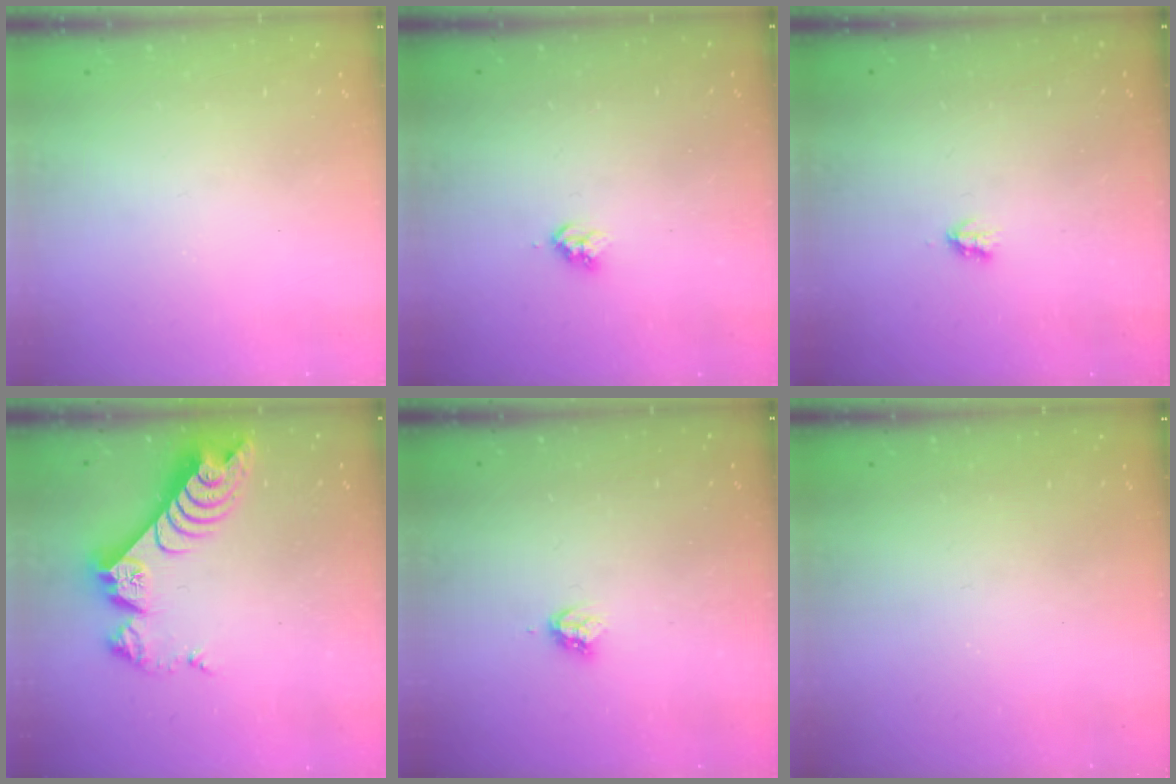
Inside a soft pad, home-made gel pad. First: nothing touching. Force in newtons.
{"total": 3.1, "press": 3.1, "slide": 0.4}
{"total": 1.7, "press": 1.7, "slide": 0.3}
{"total": 11.0, "press": 11.0, "slide": 1.0}
{"total": 3.6, "press": 3.6, "slide": 0.7}
{"total": 0.0}